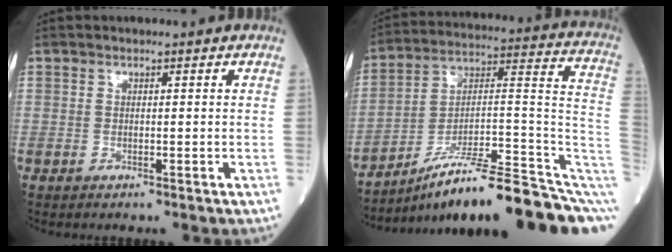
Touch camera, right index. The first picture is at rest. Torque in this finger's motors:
{"motor_torque": [0.09, -2.05, 0.55, 0.09]}